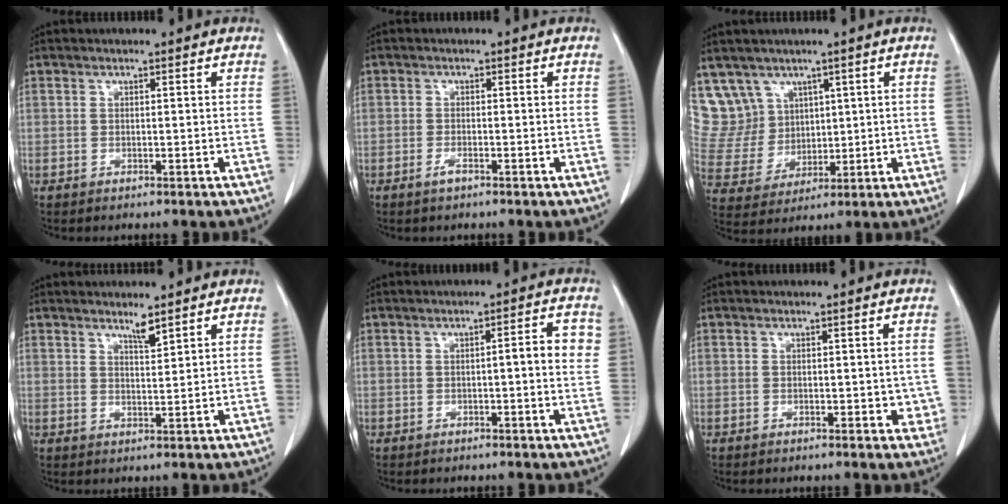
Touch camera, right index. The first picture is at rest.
{"total": 1.4, "force": [-1.0, 0.3, 1.0], "torque": [-0.023, -0.001, -0.018]}
{"total": 9.6, "force": [5.9, 7.5, 0.5], "torque": [-0.025, 0.037, 0.138]}
{"total": 2.4, "force": [2.0, 0.0, 1.2], "torque": [-0.025, -0.007, 0.039]}
{"total": 4.1, "force": [0.4, 0.7, 4.1], "torque": [-0.052, 0.008, 0.000]}
{"total": 2.9, "force": [-0.2, 1.7, 2.3], "torque": [-0.013, 0.001, 0.001]}